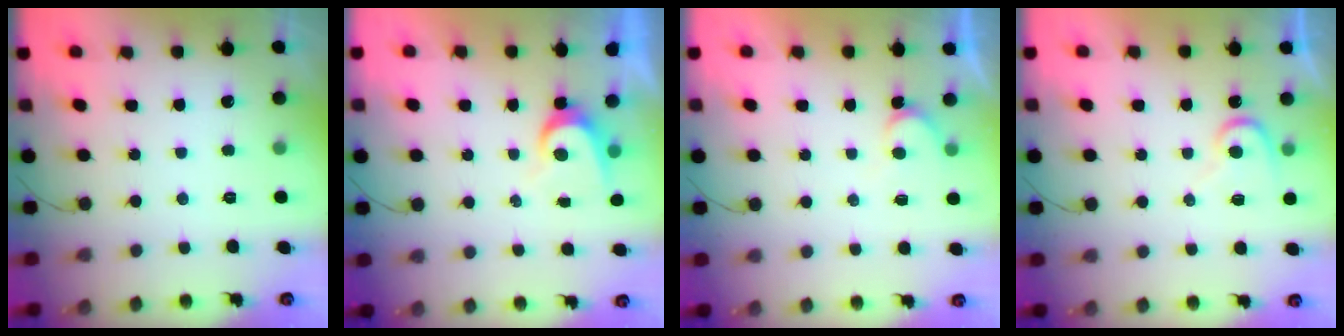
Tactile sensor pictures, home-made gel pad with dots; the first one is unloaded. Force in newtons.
{"total": 4.8, "press": 4.8, "slide": 0.4}
{"total": 3.5, "press": 3.5, "slide": 0.3}
{"total": 7.5, "press": 7.5, "slide": 0.5}